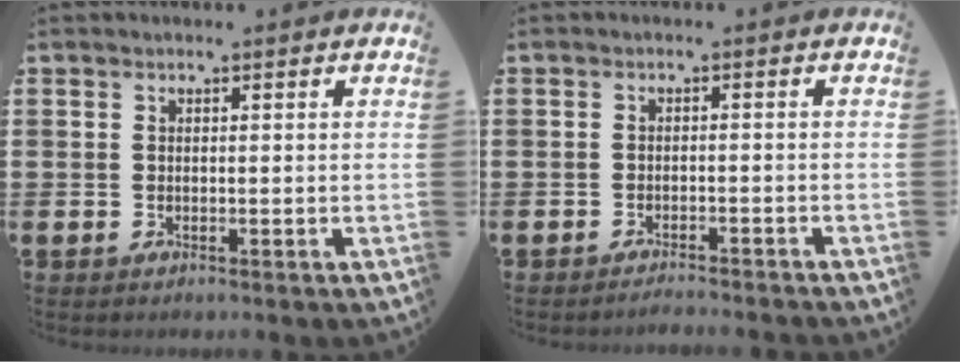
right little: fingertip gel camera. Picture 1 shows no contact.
{"total": 1.3, "force": [-1.3, -0.2, 0.2], "torque": [-0.003, 0.001, -0.025]}